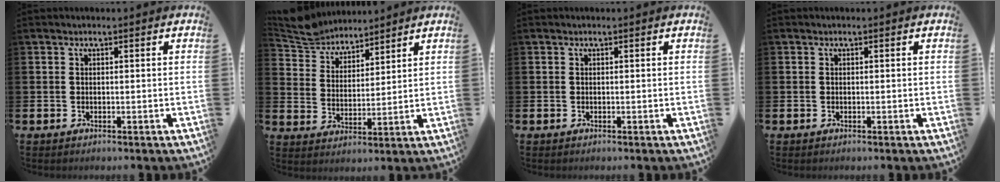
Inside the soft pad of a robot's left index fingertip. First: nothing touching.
{"total": 6.4, "force": [6.2, 1.4, 0.5], "torque": [-0.040, -0.035, 0.114]}
{"total": 0.0}
{"total": 0.0}